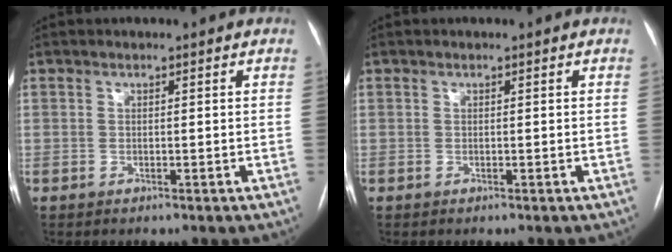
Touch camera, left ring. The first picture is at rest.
{"total": 0.0}